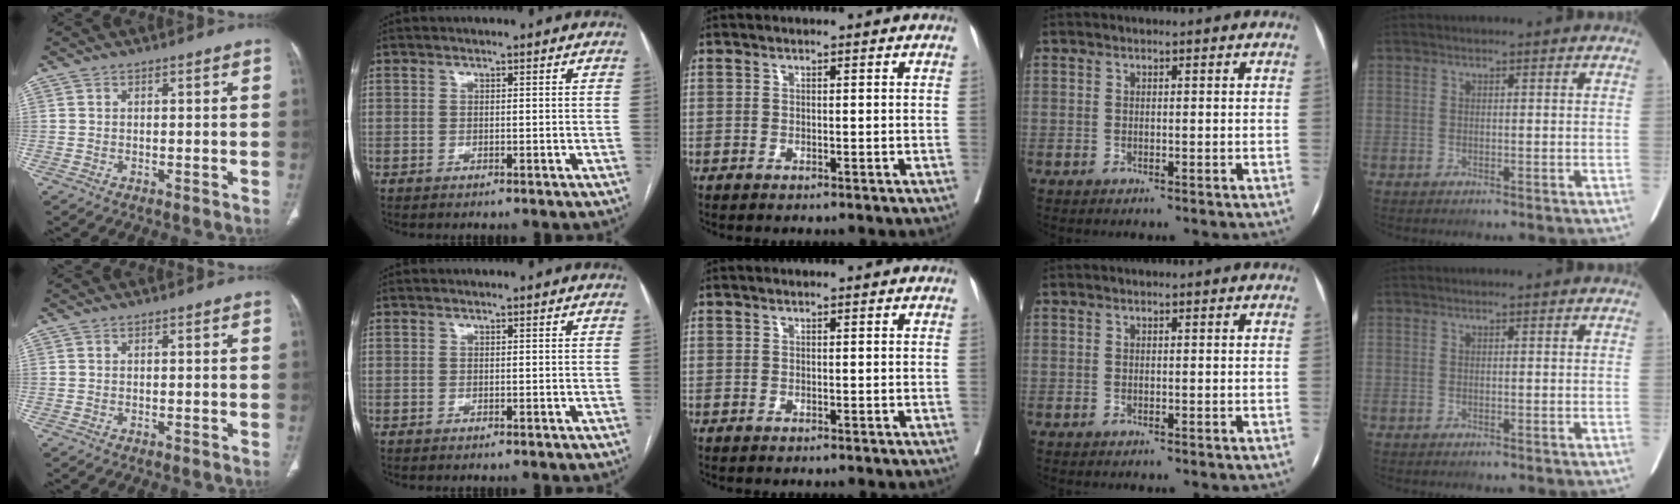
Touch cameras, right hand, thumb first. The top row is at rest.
{}